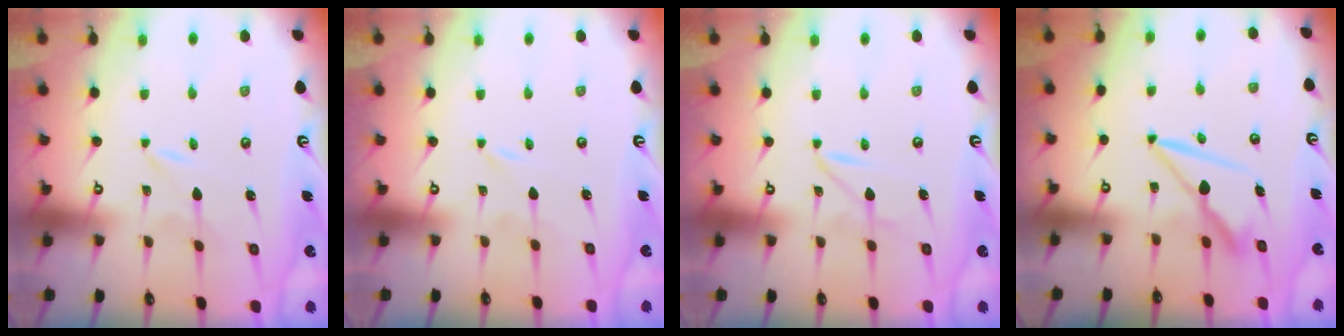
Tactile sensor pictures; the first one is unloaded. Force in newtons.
{"total": 0.0}
{"total": 1.5, "press": 1.5, "slide": 0.1}
{"total": 7.8, "press": 7.8, "slide": 0.7}